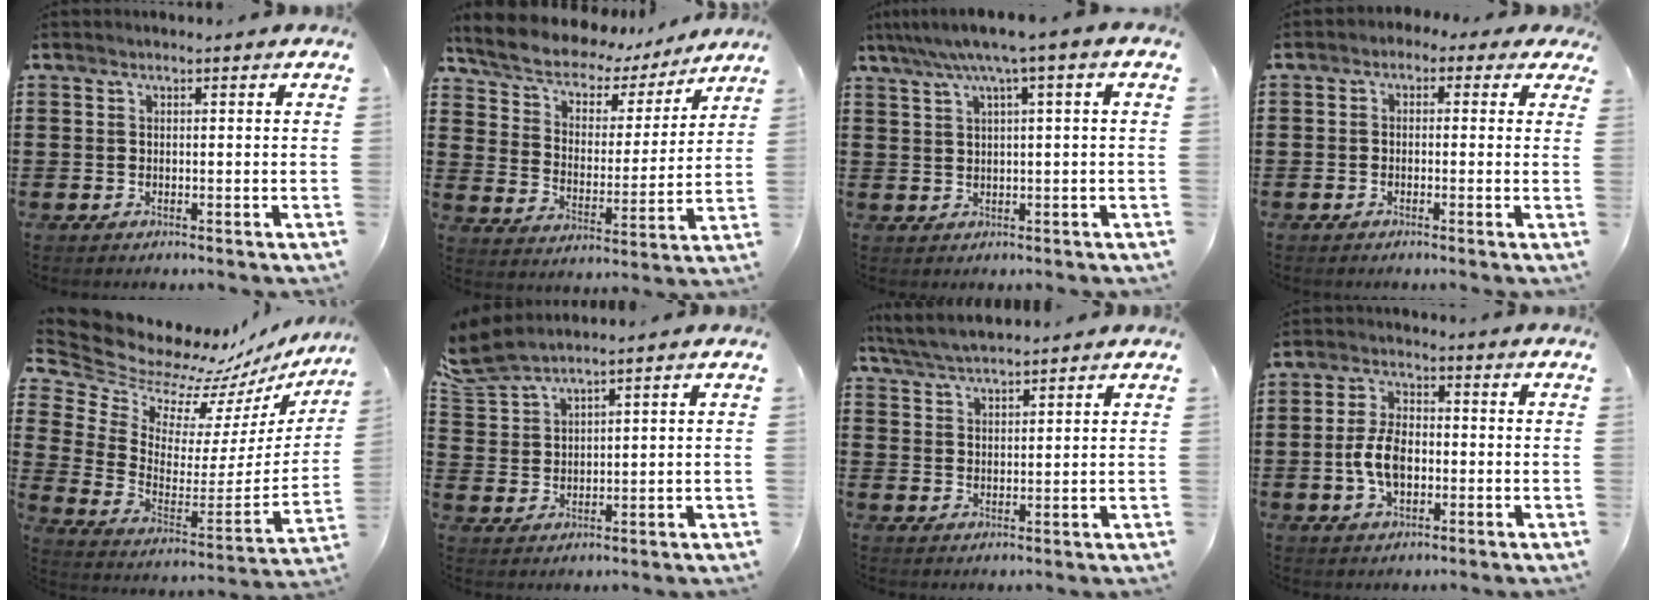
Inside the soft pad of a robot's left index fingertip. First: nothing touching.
{"total": 6.6, "force": [5.9, 2.6, 1.6], "torque": [-0.063, -0.038, 0.100]}
{"total": 4.4, "force": [1.7, -0.2, 4.1], "torque": [-0.081, -0.003, 0.024]}
{"total": 1.7, "force": [-1.0, 1.2, 0.6], "torque": [-0.016, 0.009, -0.023]}
{"total": 9.1, "force": [8.5, 3.3, 1.0], "torque": [-0.077, -0.076, 0.150]}
{"total": 5.2, "force": [4.6, 1.0, 2.1], "torque": [-0.060, -0.011, 0.086]}
{"total": 4.6, "force": [4.4, 0.4, 1.2], "torque": [-0.037, -0.010, 0.081]}
{"total": 6.6, "force": [-1.1, 3.7, 5.4], "torque": [-0.122, 0.001, -0.026]}